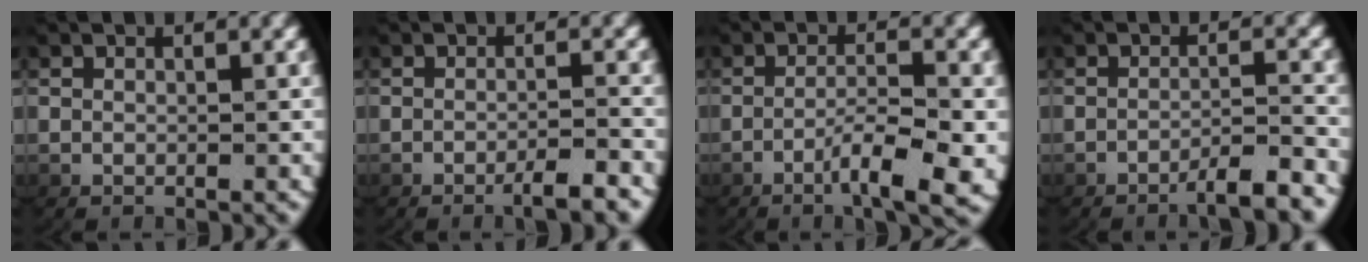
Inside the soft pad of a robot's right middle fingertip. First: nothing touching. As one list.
[{"total": 2.5, "force": [-2.0, 0.2, 1.5], "torque": [-0.022, 0.006, -0.037]}, {"total": 4.7, "force": [-2.0, 0.7, 4.2], "torque": [-0.069, -0.003, -0.030]}, {"total": 3.1, "force": [-2.5, 0.1, 1.9], "torque": [-0.027, 0.003, -0.045]}]